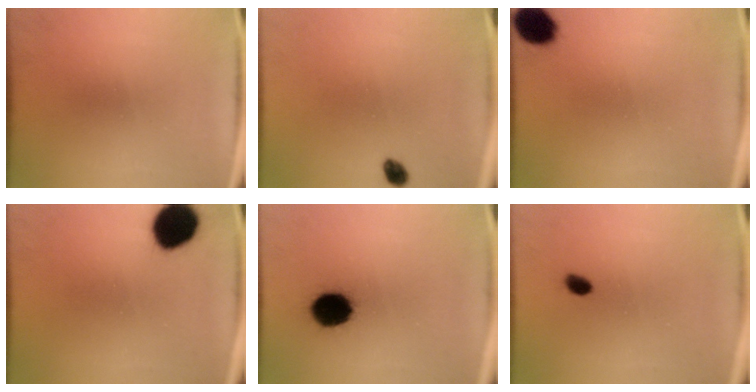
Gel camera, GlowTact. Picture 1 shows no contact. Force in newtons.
{"total": 2.0}
{"total": 7.6}
{"total": 12.2}
{"total": 11.4}
{"total": 1.5}